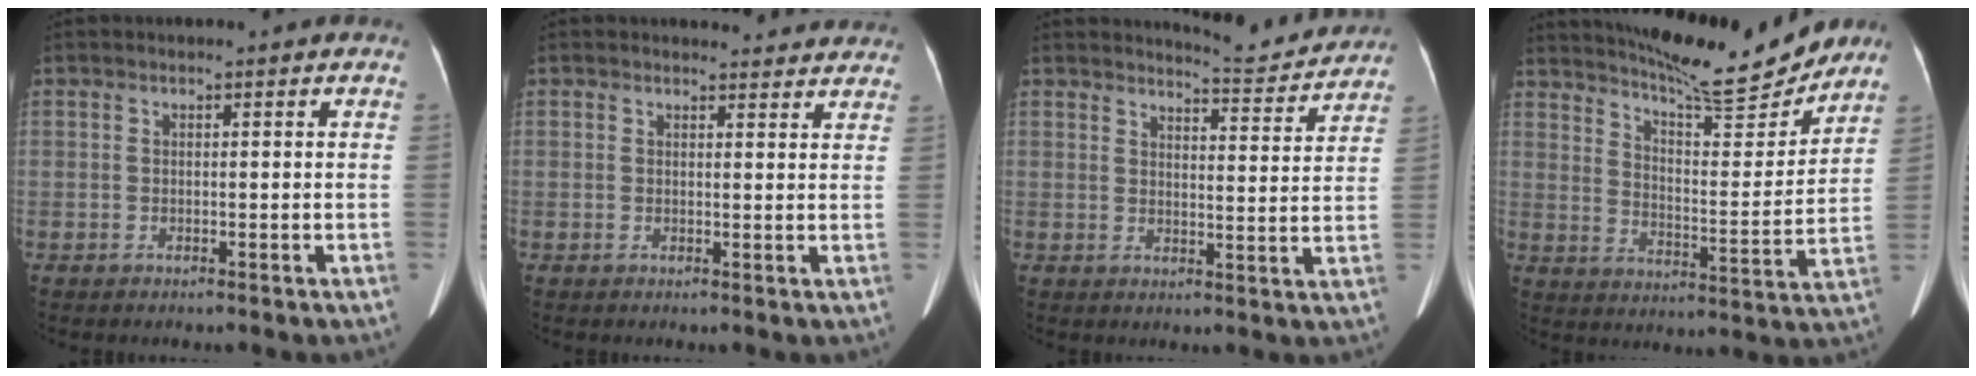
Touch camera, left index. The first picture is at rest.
{"total": 5.8, "force": [5.5, 1.9, 0.2], "torque": [0.014, 0.002, 0.041]}
{"total": 7.5, "force": [7.5, 0.1, 0.2], "torque": [-0.011, -0.017, 0.093]}
{"total": 17.0, "force": [15.6, 1.8, 6.5], "torque": [-0.105, -0.025, 0.224]}